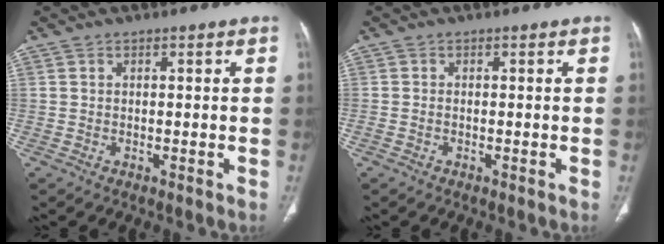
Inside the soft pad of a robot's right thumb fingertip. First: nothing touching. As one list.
[{"total": 0.6, "force": [-0.2, 0.3, 0.4], "torque": [-0.010, 0.003, -0.004]}]